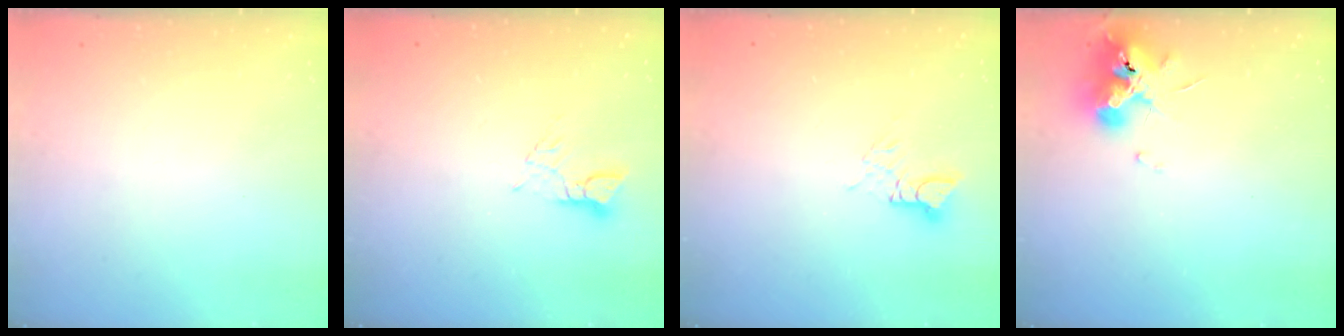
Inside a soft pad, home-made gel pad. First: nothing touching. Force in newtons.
{"total": 2.6, "press": 2.6, "slide": 0.3}
{"total": 3.9, "press": 3.8, "slide": 0.5}
{"total": 10.8, "press": 10.8, "slide": 0.6}